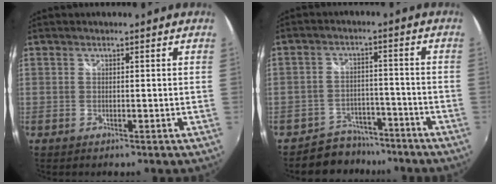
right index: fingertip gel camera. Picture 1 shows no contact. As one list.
[{"total": 7.5, "force": [-6.2, 4.1, 0.1], "torque": [-0.013, 0.024, -0.092]}]